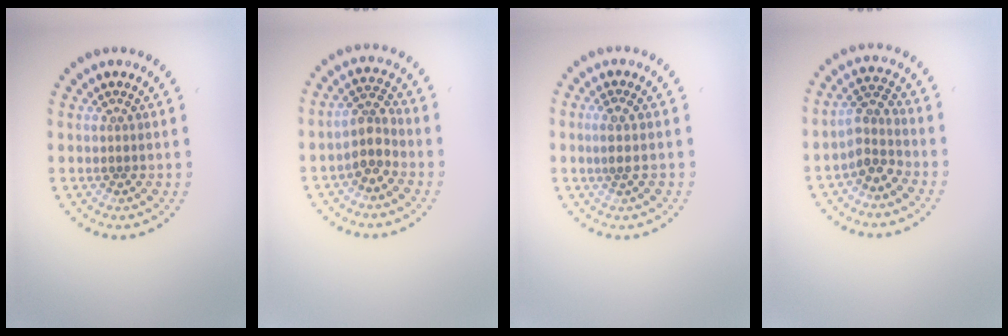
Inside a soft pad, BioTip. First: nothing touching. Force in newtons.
{"total": 2.6, "press": 2.1, "slide": 1.5}
{"total": 1.0, "press": 0.6, "slide": 0.8}
{"total": 2.7, "press": 2.1, "slide": 1.6}